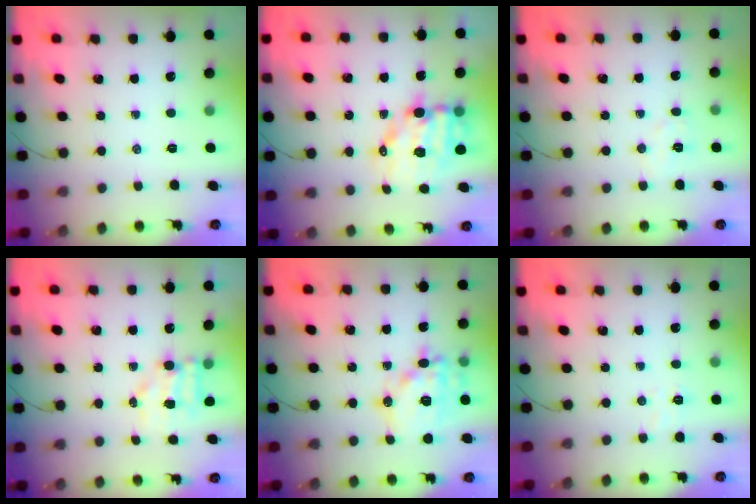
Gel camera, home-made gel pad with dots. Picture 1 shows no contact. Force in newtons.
{"total": 11.5, "press": 11.2, "slide": 2.5}
{"total": 5.0, "press": 4.9, "slide": 1.1}
{"total": 5.5, "press": 5.5, "slide": 0.6}
{"total": 16.0, "press": 15.8, "slide": 2.4}
{"total": 3.9, "press": 3.8, "slide": 1.1}